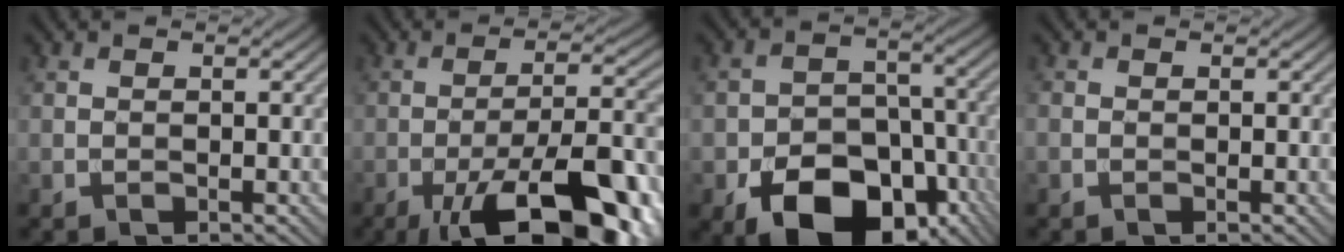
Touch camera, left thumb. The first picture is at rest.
{"total": 18.0, "force": [-8.9, 6.1, 14.4], "torque": [-0.207, 0.002, -0.135]}
{"total": 15.1, "force": [-7.7, 9.5, 8.8], "torque": [-0.149, -0.036, -0.122]}
{"total": 0.6, "force": [-0.4, 0.4, 0.2], "torque": [-0.010, -0.003, -0.010]}